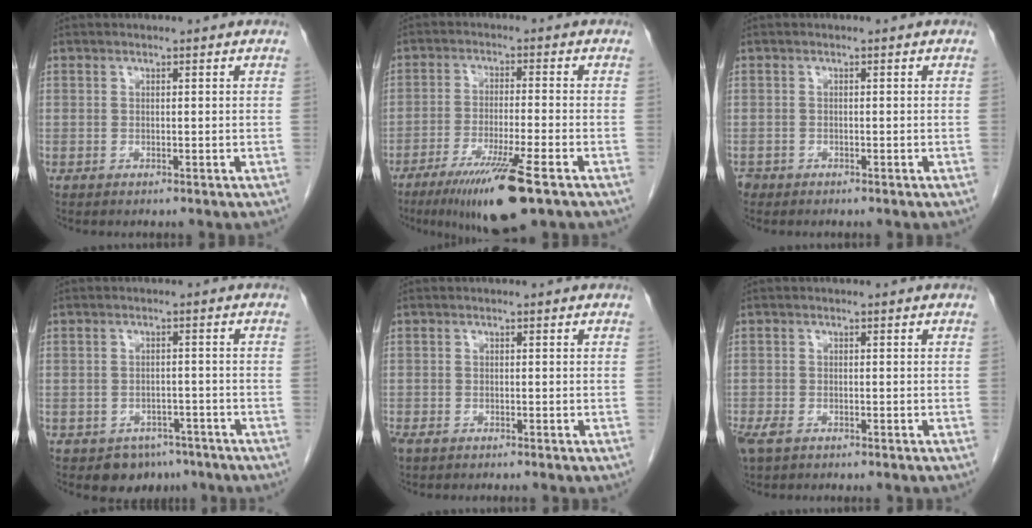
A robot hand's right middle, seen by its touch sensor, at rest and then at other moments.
{"total": 11.3, "force": [-6.8, 0.3, 9.0], "torque": [-0.162, -0.034, -0.113]}
{"total": 1.2, "force": [-1.0, 0.8, 0.1], "torque": [-0.007, 0.001, -0.017]}
{"total": 5.1, "force": [-3.9, 3.2, 0.9], "torque": [-0.003, 0.008, -0.052]}
{"total": 2.2, "force": [-1.7, 0.7, 1.1], "torque": [-0.024, -0.005, -0.025]}
{"total": 3.7, "force": [-2.5, 1.7, 2.1], "torque": [-0.049, -0.008, -0.039]}